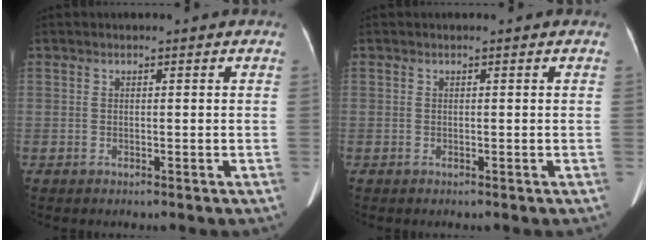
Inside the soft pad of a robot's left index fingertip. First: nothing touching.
{"total": 0.0}